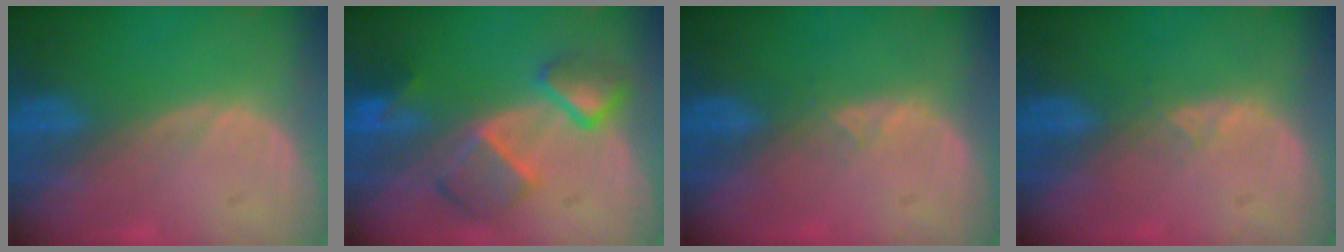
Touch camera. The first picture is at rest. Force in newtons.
{"total": 7.4, "press": 6.8, "slide": 2.8}
{"total": 1.4, "press": 1.2, "slide": 0.8}
{"total": 1.4, "press": 1.2, "slide": 0.8}